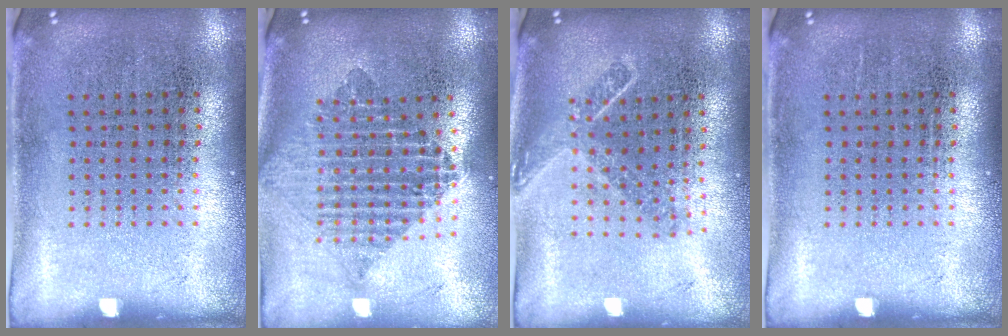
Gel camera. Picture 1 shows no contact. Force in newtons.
{"total": 2.1, "press": 1.7, "slide": 1.2}
{"total": 1.8, "press": 1.3, "slide": 1.2}
{"total": 0.0}